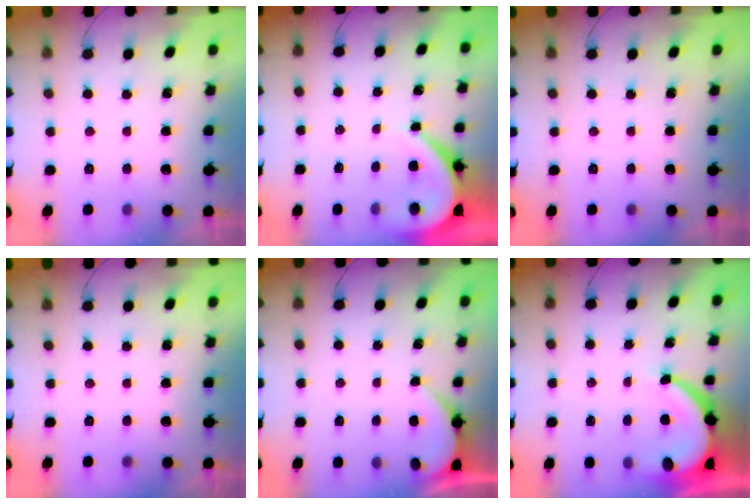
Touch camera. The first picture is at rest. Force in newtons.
{"total": 5.1, "press": 5.0, "slide": 0.6}
{"total": 0.0}
{"total": 0.0}
{"total": 1.3, "press": 1.3, "slide": 0.1}
{"total": 6.9, "press": 6.9, "slide": 0.8}